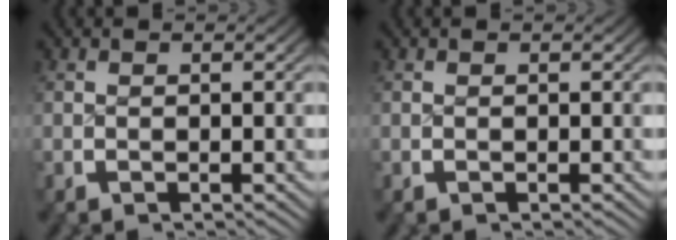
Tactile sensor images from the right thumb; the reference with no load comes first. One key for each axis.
{"total": 0.0}